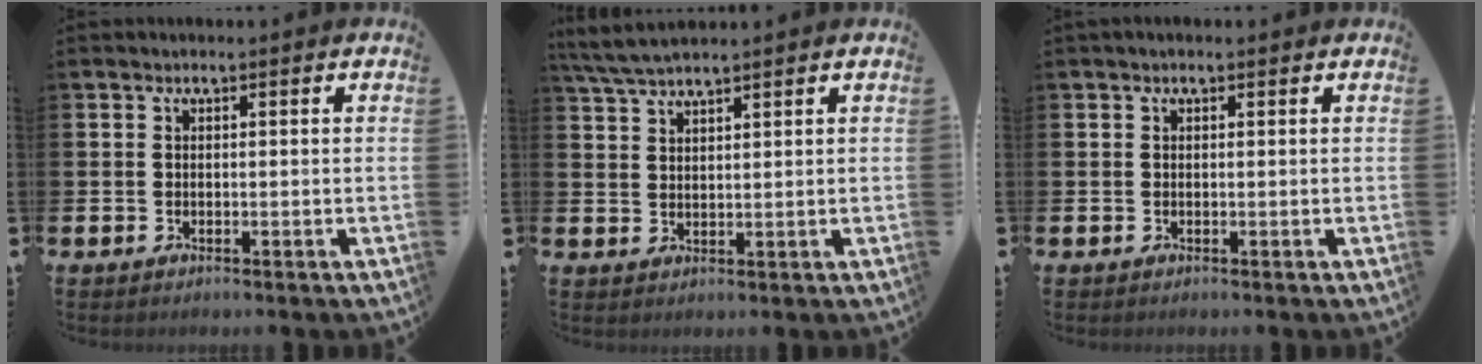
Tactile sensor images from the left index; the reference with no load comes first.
{"total": 4.1, "force": [3.8, 0.4, 1.5], "torque": [-0.040, -0.008, 0.071]}
{"total": 0.0}